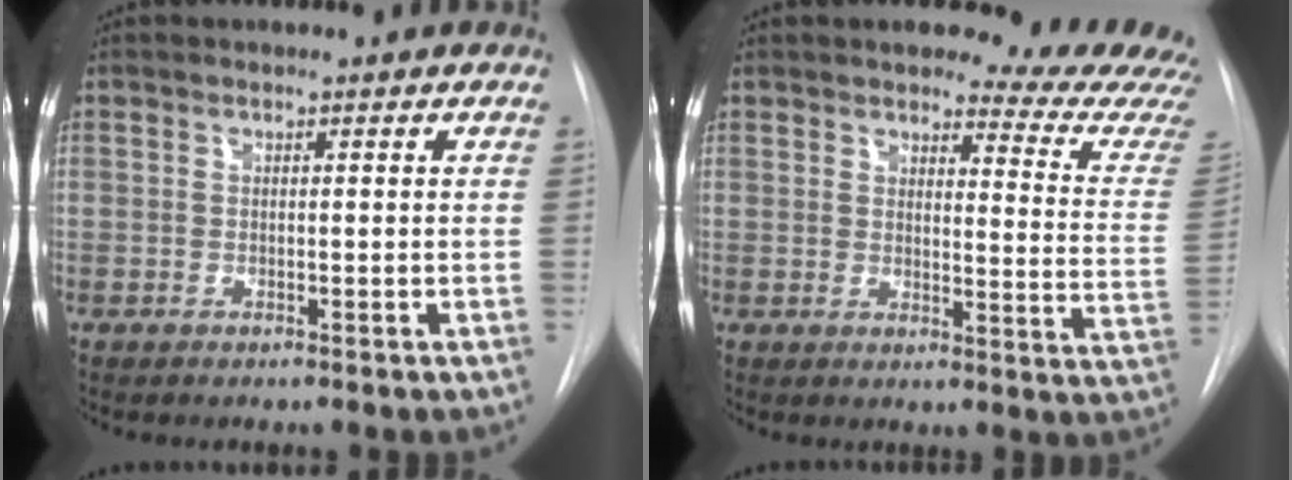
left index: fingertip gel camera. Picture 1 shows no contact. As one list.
[{"total": 14.4, "force": [14.0, 0.8, 3.3], "torque": [-0.022, -0.115, 0.135]}]